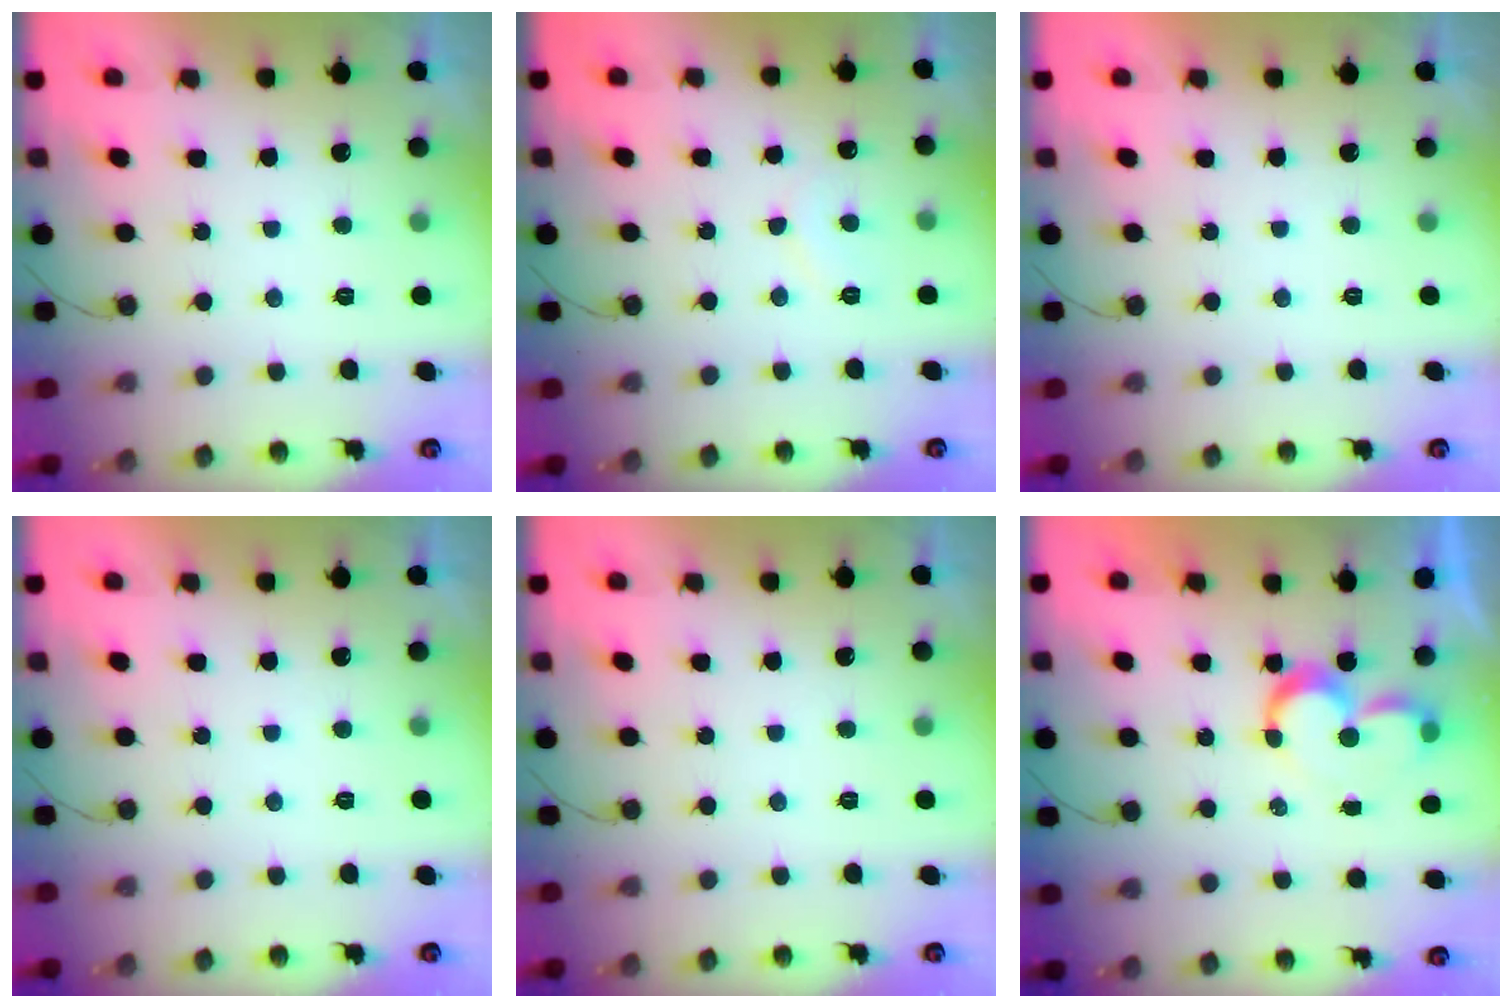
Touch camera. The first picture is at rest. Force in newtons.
{"total": 5.3, "press": 5.3, "slide": 0.3}
{"total": 1.7, "press": 1.7, "slide": 0.1}
{"total": 1.7, "press": 1.7, "slide": 0.1}
{"total": 0.0}
{"total": 7.8, "press": 7.7, "slide": 0.8}